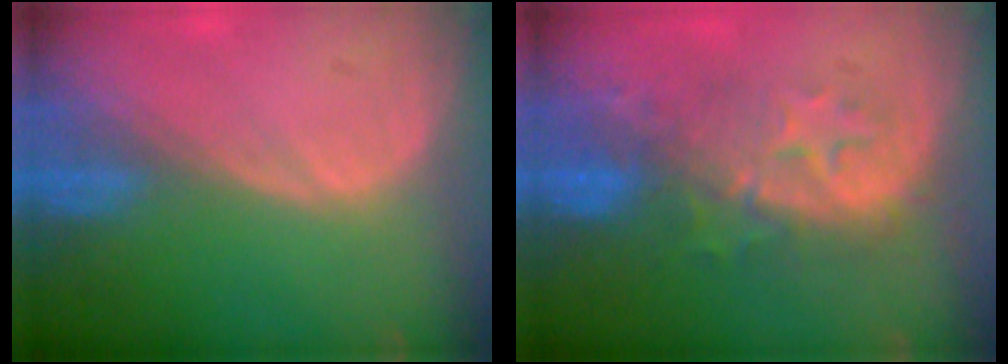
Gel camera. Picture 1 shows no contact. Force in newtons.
{"total": 8.6, "press": 8.3, "slide": 2.3}